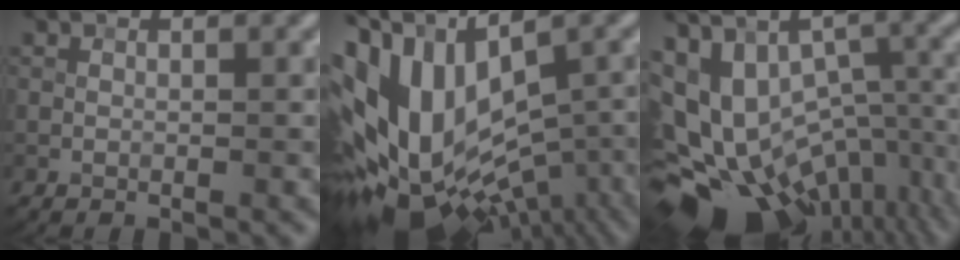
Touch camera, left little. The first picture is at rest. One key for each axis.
{"total": 15.0, "fx": -0.3, "fy": 8.8, "fz": 12.1, "tx": -0.249, "ty": -0.010, "tz": 0.018}
{"total": 17.6, "fx": -6.6, "fy": 12.0, "fz": 11.1, "tx": -0.192, "ty": -0.009, "tz": -0.046}